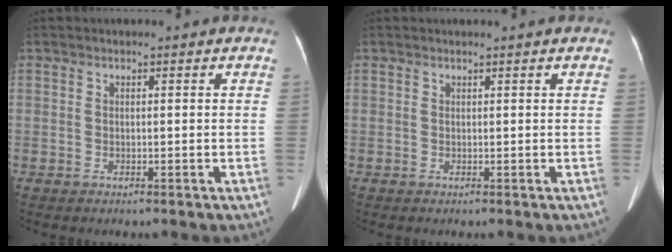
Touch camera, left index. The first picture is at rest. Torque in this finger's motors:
{"motor_torque": [-0.36, 0.23, -0.05, 0.01]}